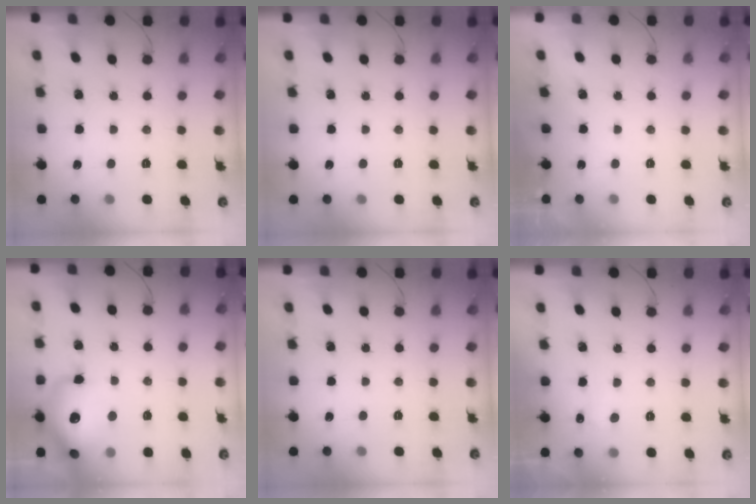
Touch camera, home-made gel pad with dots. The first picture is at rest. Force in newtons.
{"total": 0.0}
{"total": 0.6, "press": 0.2, "slide": 0.5}
{"total": 16.3, "press": 15.8, "slide": 3.8}
{"total": 0.0}
{"total": 3.0, "press": 2.9, "slide": 0.8}